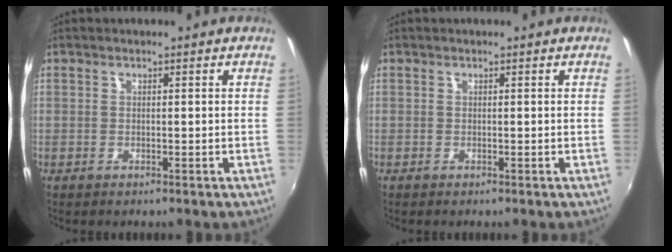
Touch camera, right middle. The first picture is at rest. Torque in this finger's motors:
{"motor_torque": [0.26, -0.03, 0.04, 0.01]}